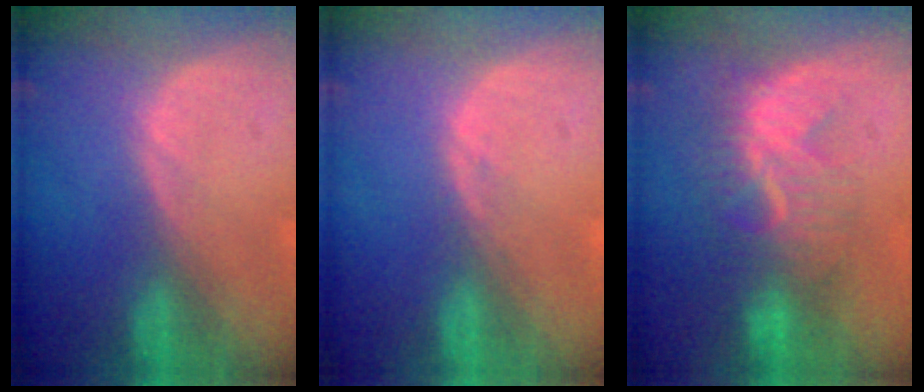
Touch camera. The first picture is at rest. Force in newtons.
{"total": 0.6, "press": 0.6, "slide": 0.1}
{"total": 8.4, "press": 8.1, "slide": 2.4}